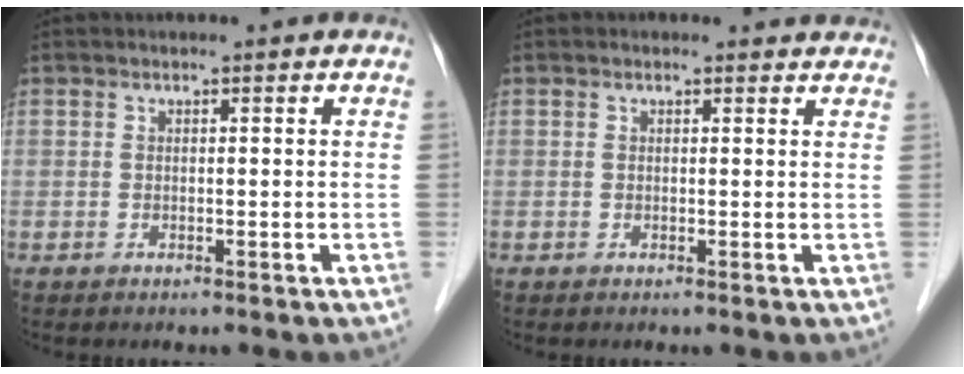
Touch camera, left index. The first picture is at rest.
{"total": 2.0, "force": [1.9, 0.7, 0.2], "torque": [-0.004, -0.001, 0.008]}